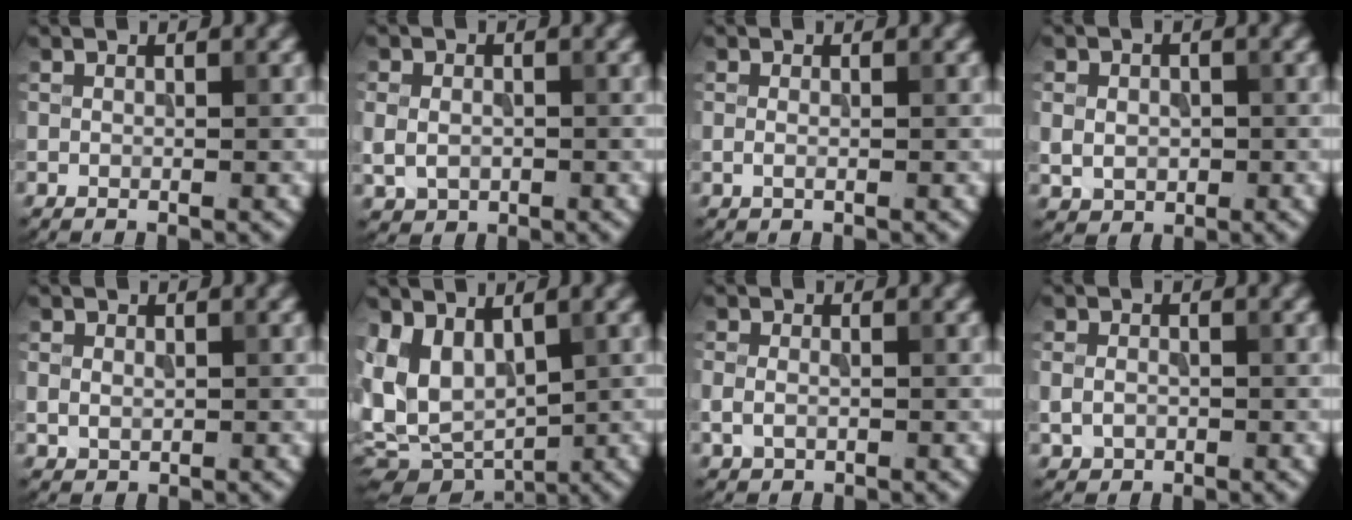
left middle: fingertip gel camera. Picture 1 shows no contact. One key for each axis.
{"total": 2.9, "fx": -0.2, "fy": 2.4, "fz": 1.6, "tx": -0.029, "ty": -0.006, "tz": 0.000}
{"total": 0.7, "fx": -0.1, "fy": 0.3, "fz": 0.6, "tx": -0.016, "ty": -0.003, "tz": -0.002}
{"total": 2.8, "fx": -0.1, "fy": 2.4, "fz": 1.5, "tx": -0.024, "ty": -0.006, "tz": 0.001}
{"total": 1.3, "fx": 0.2, "fy": 1.1, "fz": 0.7, "tx": -0.015, "ty": -0.001, "tz": 0.006}
{"total": 7.0, "fx": 0.5, "fy": 4.7, "fz": 5.2, "tx": -0.117, "ty": -0.020, "tz": 0.017}
{"total": 1.8, "fx": -0.3, "fy": 1.3, "fz": 1.2, "tx": -0.027, "ty": 0.000, "tz": -0.006}
{"total": 2.1, "fx": -0.3, "fy": 1.8, "fz": 1.2, "tx": -0.022, "ty": -0.004, "tz": -0.005}